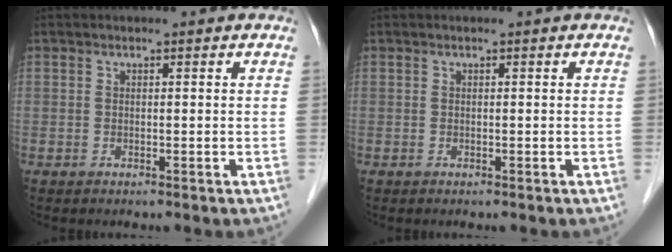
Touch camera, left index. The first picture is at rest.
{"total": 0.0}